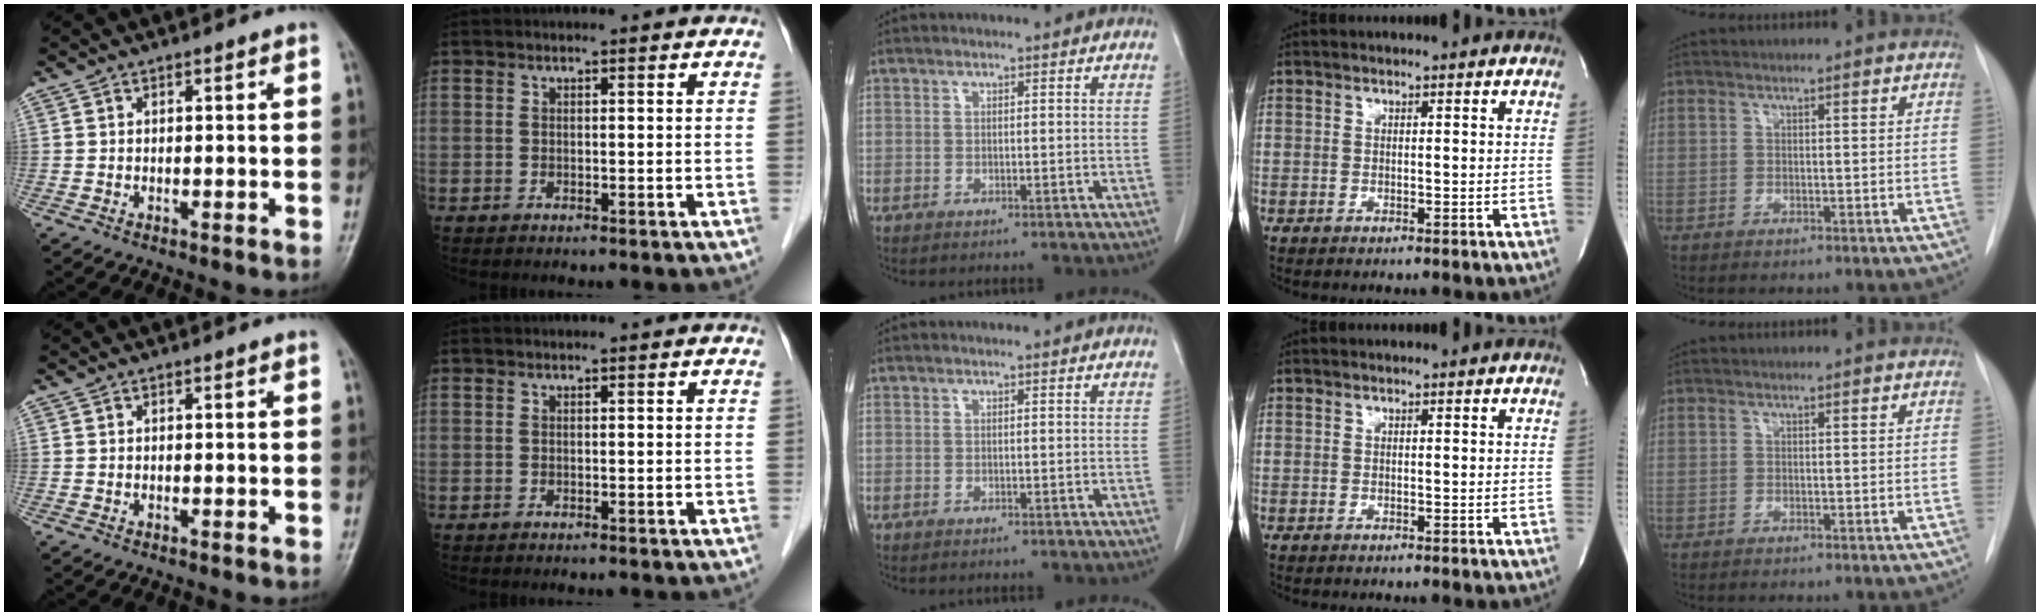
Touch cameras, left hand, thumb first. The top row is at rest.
{}